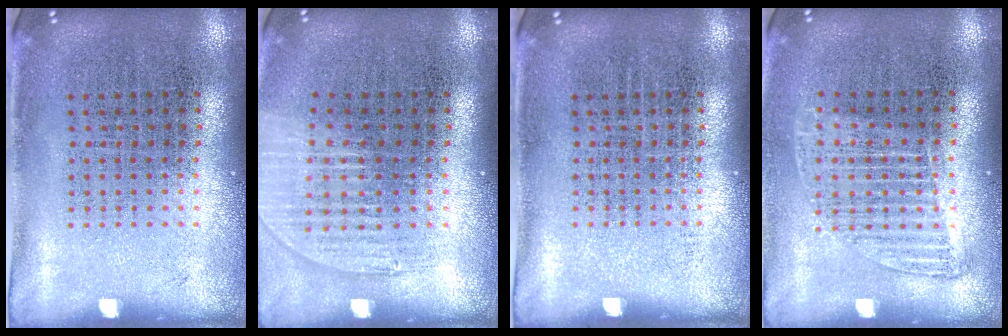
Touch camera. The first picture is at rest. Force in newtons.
{"total": 1.2, "press": 1.1, "slide": 0.5}
{"total": 0.0}
{"total": 1.3, "press": 1.1, "slide": 0.7}